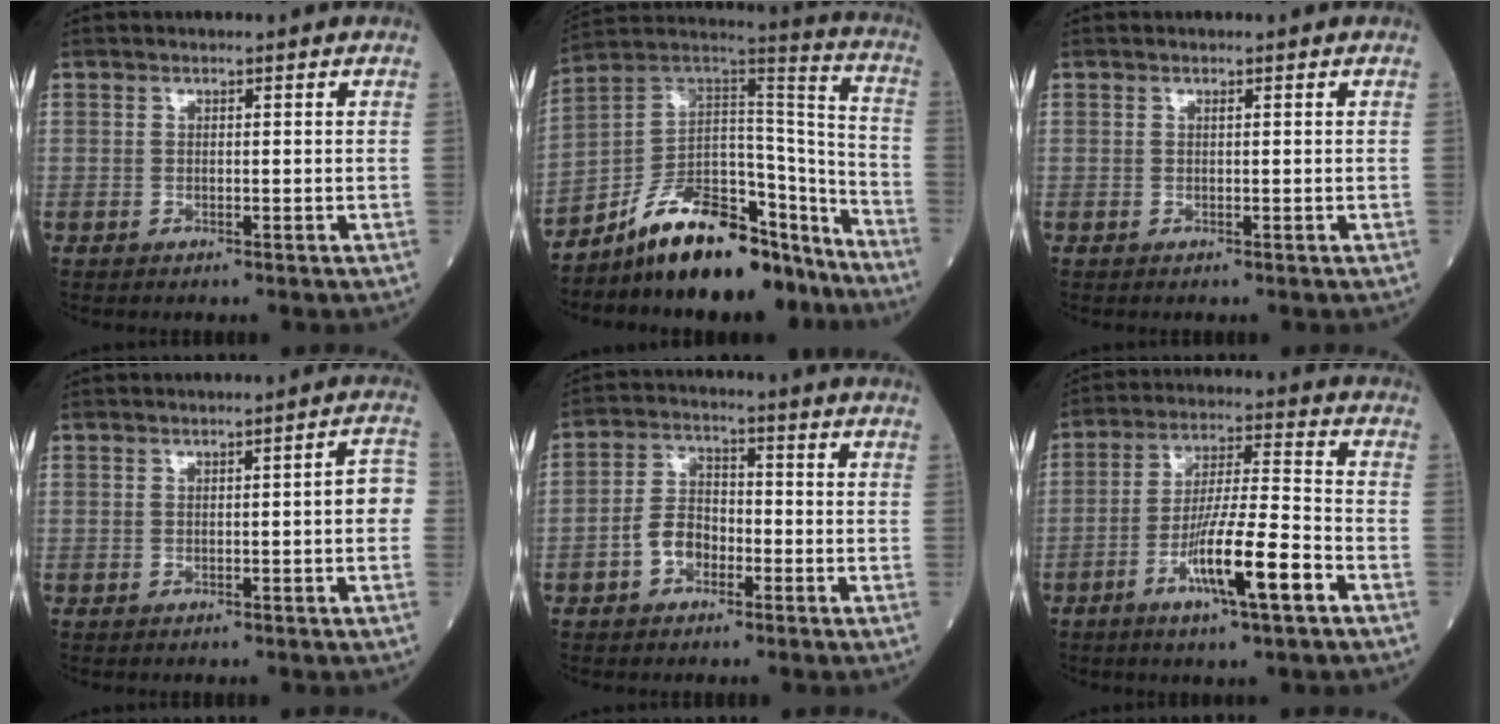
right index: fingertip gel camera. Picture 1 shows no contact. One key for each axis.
{"total": 18.5, "fx": -14.6, "fy": 6.8, "fz": 9.1, "tx": -0.129, "ty": 0.065, "tz": -0.245}
{"total": 0.0}
{"total": 3.7, "fx": -0.3, "fy": 0.6, "fz": 3.7, "tx": -0.036, "ty": 0.011, "tz": -0.007}
{"total": 5.5, "fx": -2.4, "fy": 3.7, "fz": 3.3, "tx": -0.067, "ty": 0.018, "tz": -0.049}
{"total": 11.8, "fx": -5.4, "fy": 0.7, "fz": 10.5, "tx": -0.189, "ty": -0.003, "tz": -0.095}